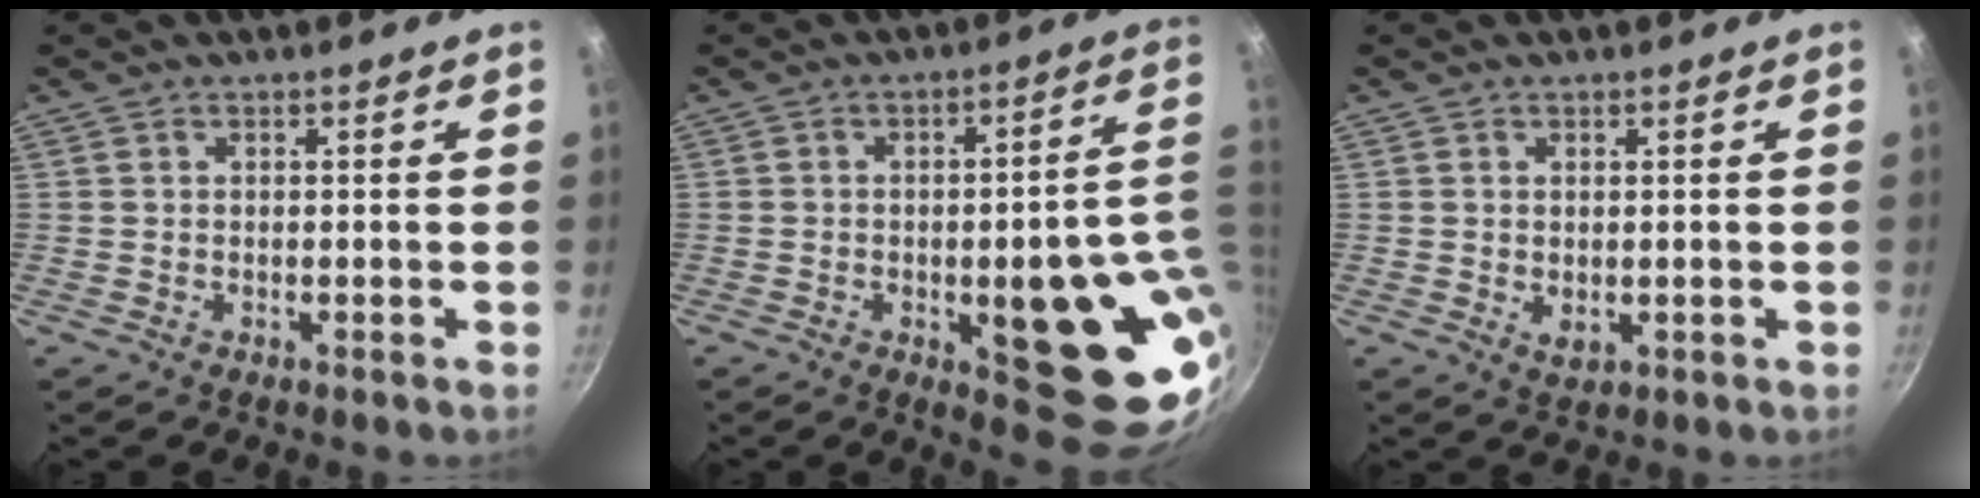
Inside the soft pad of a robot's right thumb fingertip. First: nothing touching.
{"total": 21.3, "force": [-3.3, 7.3, 19.7], "torque": [-0.187, 0.001, -0.037]}
{"total": 2.2, "force": [0.1, 1.5, 1.6], "torque": [-0.025, -0.006, 0.005]}